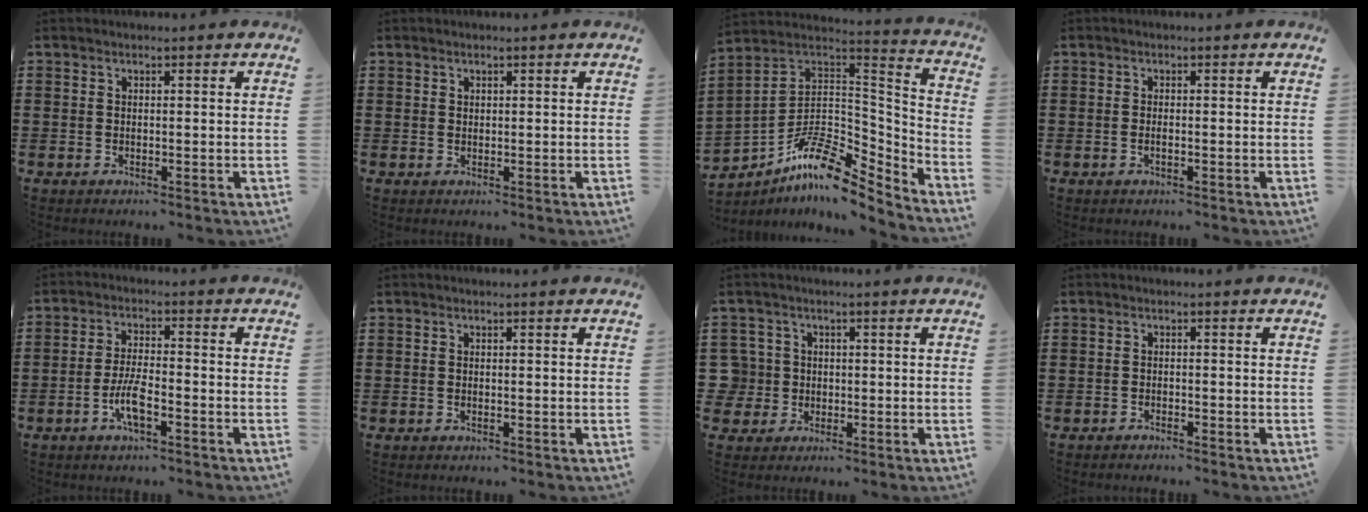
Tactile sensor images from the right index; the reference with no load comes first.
{"total": 0.6, "force": [0.4, 0.4, 0.1], "torque": [-0.004, 0.001, 0.008]}
{"total": 11.5, "force": [-7.8, 4.5, 7.1], "torque": [-0.140, 0.003, -0.152]}
{"total": 0.7, "force": [-0.3, 0.1, 0.6], "torque": [-0.011, -0.004, -0.006]}
{"total": 5.3, "force": [-2.4, 1.3, 4.5], "torque": [-0.102, -0.006, -0.050]}
{"total": 0.0}
{"total": 3.7, "force": [-0.3, 3.7, 0.6], "torque": [-0.044, 0.005, -0.014]}
{"total": 1.0, "force": [-1.0, -0.2, 0.1], "torque": [-0.005, -0.003, -0.019]}